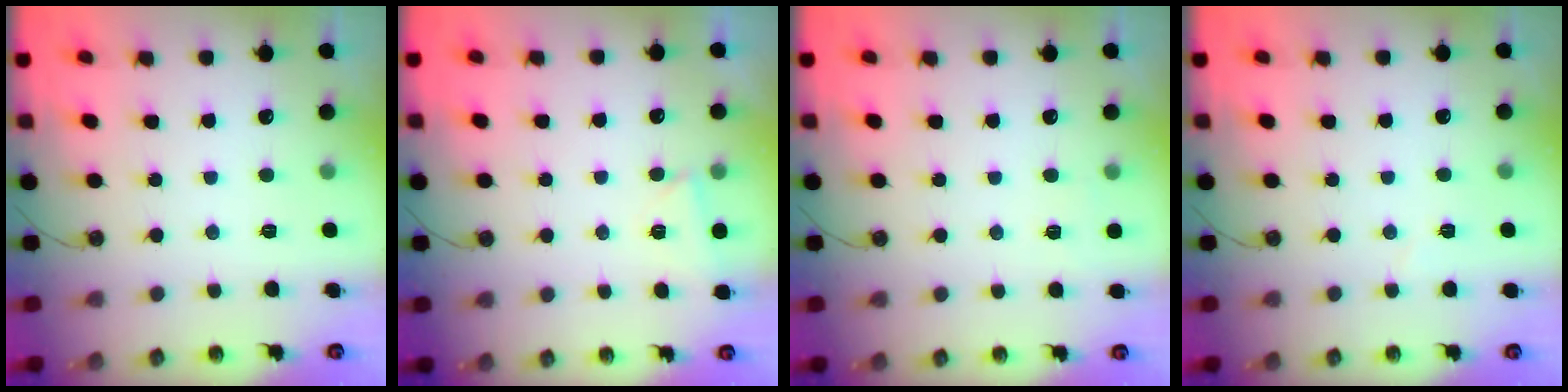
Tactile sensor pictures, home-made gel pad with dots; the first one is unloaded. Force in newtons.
{"total": 2.7, "press": 2.4, "slide": 1.2}
{"total": 2.9, "press": 2.9, "slide": 0.2}
{"total": 2.7, "press": 2.5, "slide": 1.1}